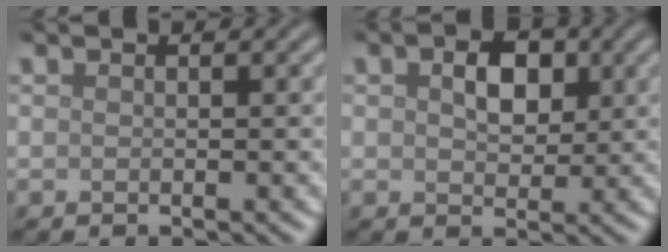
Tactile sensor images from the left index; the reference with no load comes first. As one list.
[{"total": 3.3, "force": [0.8, 2.2, 2.3], "torque": [-0.044, 0.001, 0.011]}]